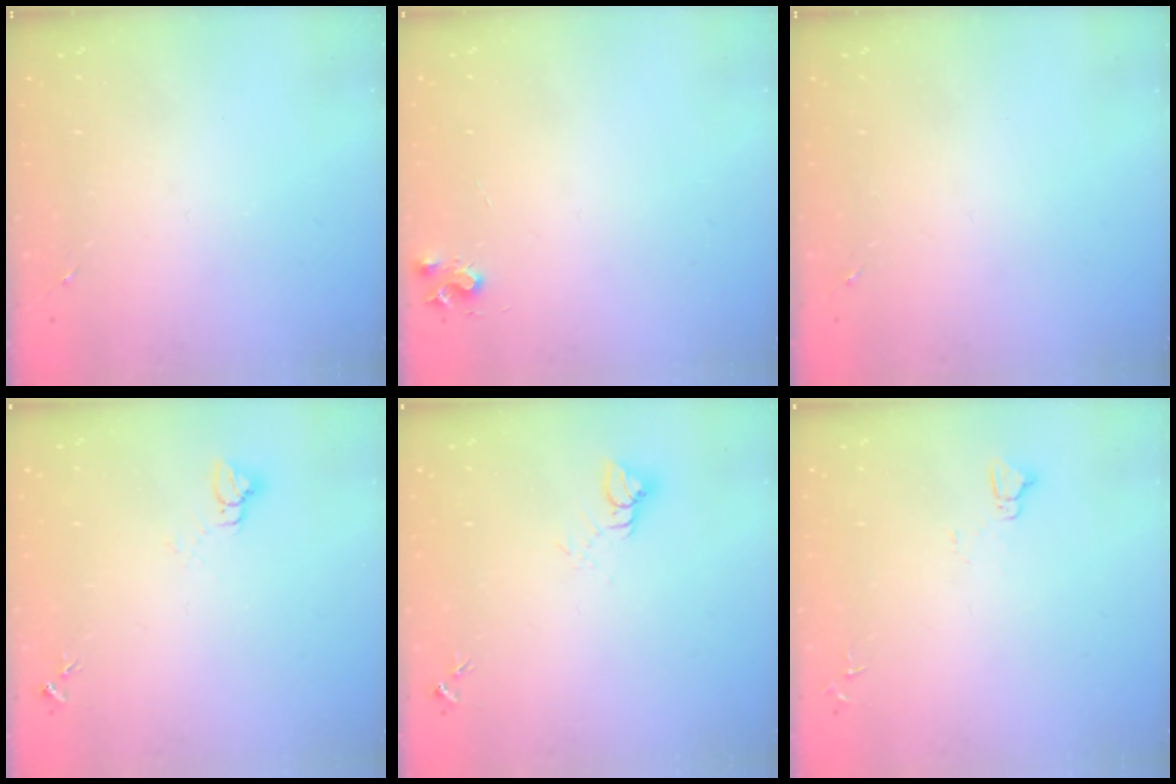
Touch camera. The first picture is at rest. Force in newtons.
{"total": 5.7, "press": 5.7, "slide": 0.7}
{"total": 0.0}
{"total": 4.5, "press": 4.4, "slide": 0.2}
{"total": 4.8, "press": 4.8, "slide": 0.4}
{"total": 3.6, "press": 3.6, "slide": 0.4}